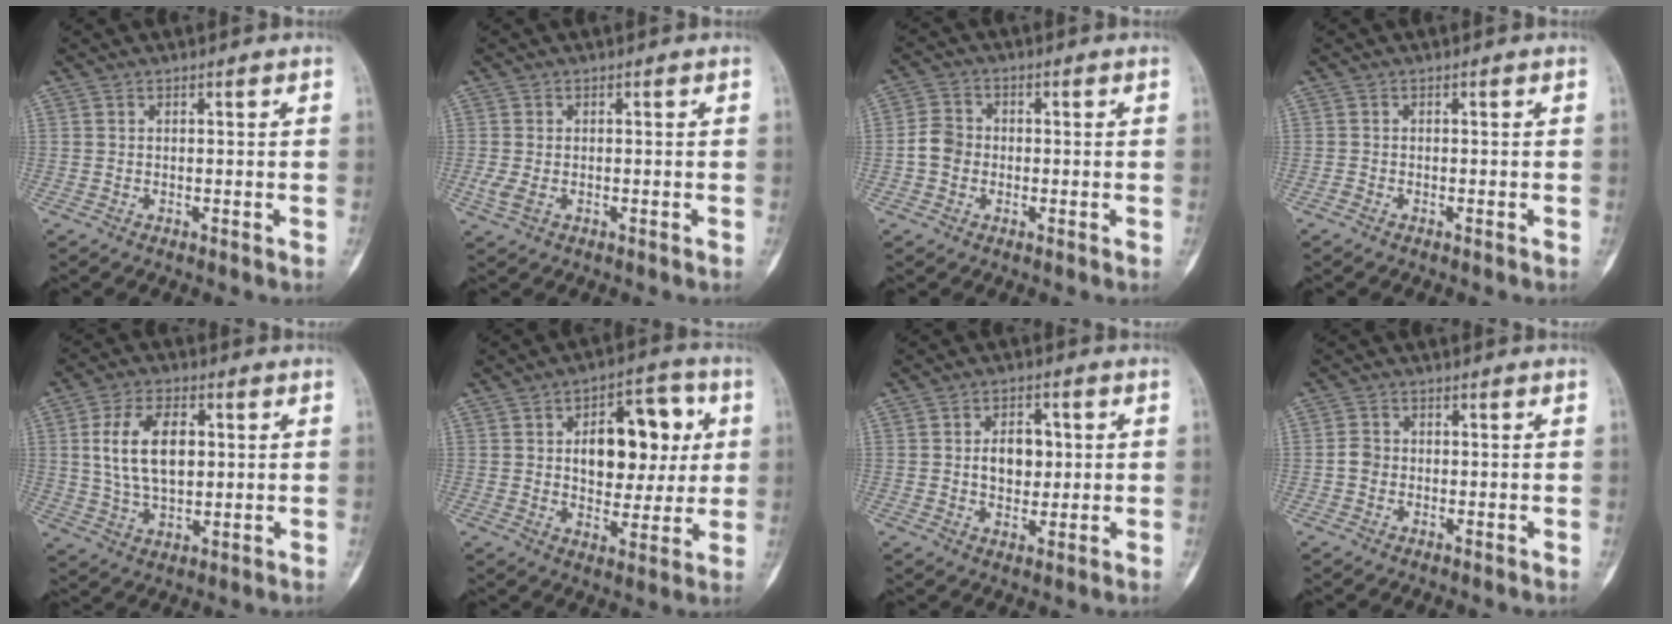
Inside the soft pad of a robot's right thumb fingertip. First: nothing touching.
{"total": 2.6, "force": [-0.6, 1.5, 2.0], "torque": [-0.056, 0.002, -0.012]}
{"total": 4.7, "force": [-0.8, 4.0, 2.2], "torque": [-0.033, 0.013, -0.024]}
{"total": 0.6, "force": [-0.5, 0.2, 0.2], "torque": [-0.008, 0.001, -0.013]}
{"total": 12.3, "force": [2.0, 7.2, 9.7], "torque": [-0.161, 0.000, 0.040]}
{"total": 16.0, "force": [3.1, 9.5, 12.5], "torque": [-0.124, 0.009, 0.045]}
{"total": 7.1, "force": [0.6, 5.0, 5.0], "torque": [-0.044, 0.002, 0.010]}
{"total": 2.4, "force": [-0.5, 2.1, 1.1], "torque": [-0.012, 0.007, -0.013]}